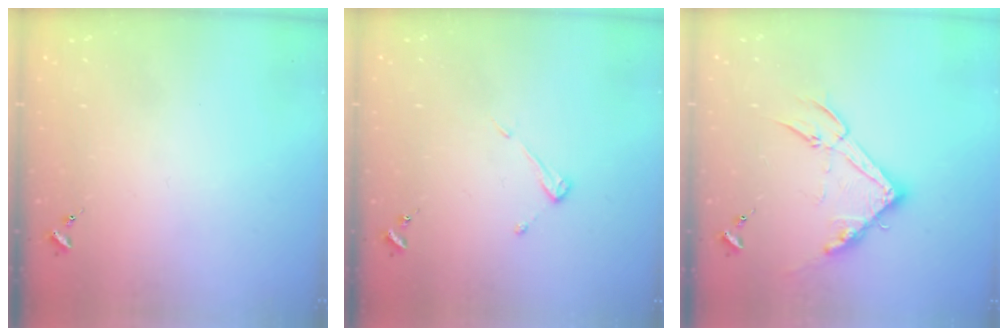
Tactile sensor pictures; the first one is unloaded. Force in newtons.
{"total": 3.9, "press": 3.9, "slide": 0.4}
{"total": 16.1, "press": 16.1, "slide": 0.6}